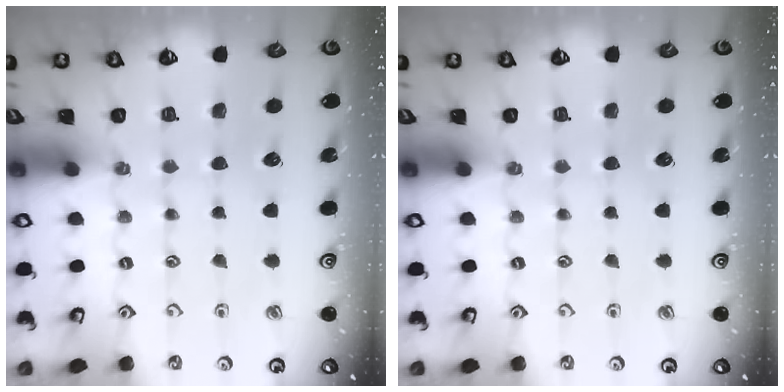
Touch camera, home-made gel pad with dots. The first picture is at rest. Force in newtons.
{"total": 0.0}